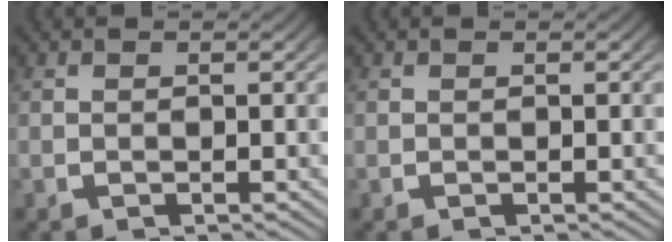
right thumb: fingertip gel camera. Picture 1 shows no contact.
{"total": 0.0}